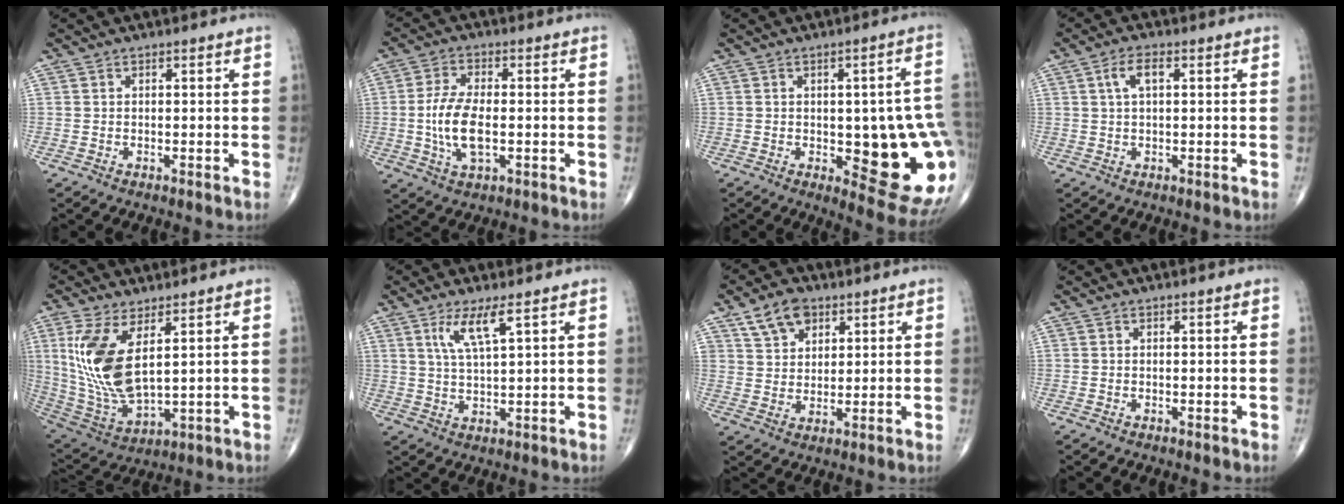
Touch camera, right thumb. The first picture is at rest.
{"total": 10.1, "force": [-1.2, 4.9, 8.8], "torque": [-0.179, 0.000, -0.022]}
{"total": 19.0, "force": [-2.5, 6.9, 17.5], "torque": [-0.172, 0.004, -0.009]}
{"total": 3.9, "force": [1.1, 1.7, 3.3], "torque": [-0.067, 0.012, 0.020]}
{"total": 14.6, "force": [4.2, 6.2, 12.5], "torque": [-0.264, -0.028, 0.101]}
{"total": 5.9, "force": [3.1, 0.7, 5.0], "torque": [-0.106, -0.019, 0.066]}
{"total": 7.4, "force": [4.2, 5.0, 3.5], "torque": [-0.040, -0.016, 0.077]}
{"total": 0.0}